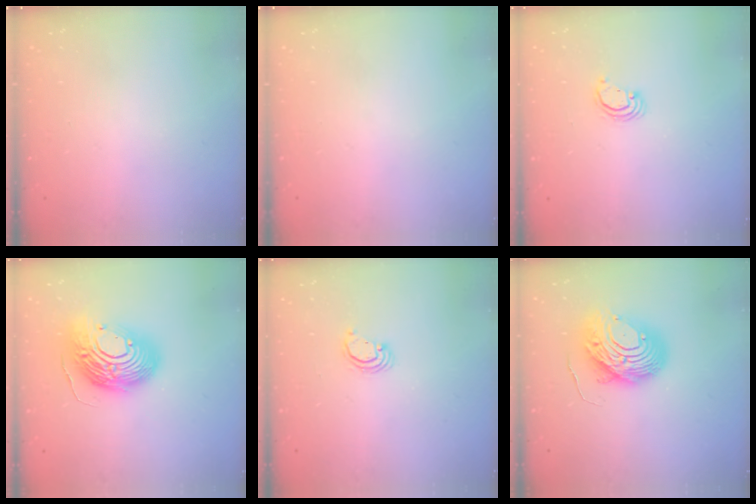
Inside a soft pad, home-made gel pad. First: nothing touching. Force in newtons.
{"total": 0.0}
{"total": 2.7, "press": 2.7, "slide": 0.1}
{"total": 18.8, "press": 18.6, "slide": 2.8}
{"total": 2.7, "press": 2.7, "slide": 0.1}
{"total": 12.2, "press": 12.1, "slide": 1.4}